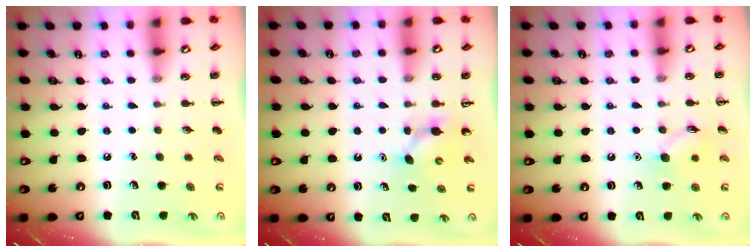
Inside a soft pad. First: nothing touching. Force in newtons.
{"total": 4.2, "press": 4.0, "slide": 1.1}
{"total": 8.1, "press": 8.1, "slide": 0.5}